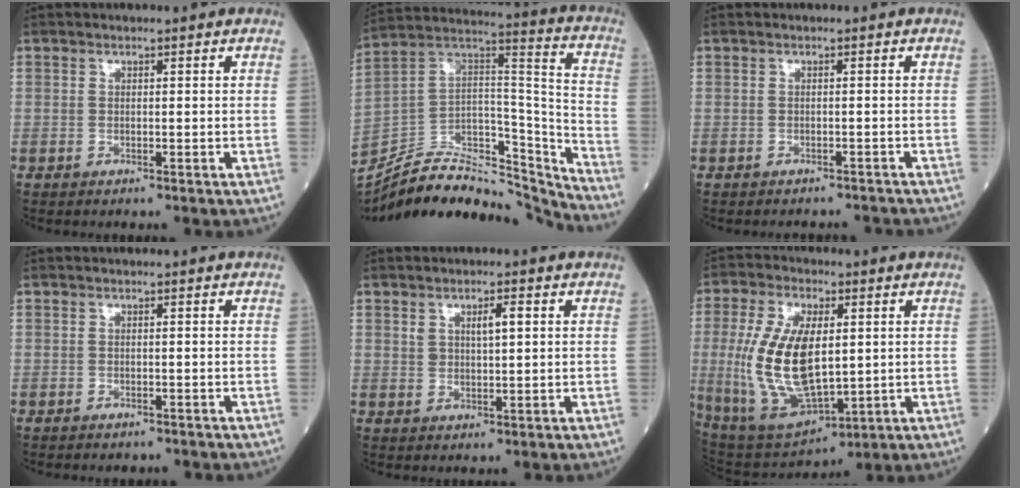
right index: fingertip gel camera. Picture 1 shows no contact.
{"total": 25.8, "force": [-24.0, 4.7, 8.4], "torque": [-0.151, 0.024, -0.385]}
{"total": 2.9, "force": [-2.8, 0.6, 0.7], "torque": [-0.004, 0.004, -0.032]}
{"total": 0.8, "force": [-0.7, 0.3, 0.2], "torque": [-0.005, 0.000, -0.010]}
{"total": 3.4, "force": [1.3, 1.1, 2.9], "torque": [-0.051, 0.003, 0.024]}
{"total": 16.5, "force": [0.6, 7.1, 14.9], "torque": [-0.312, -0.003, 0.027]}